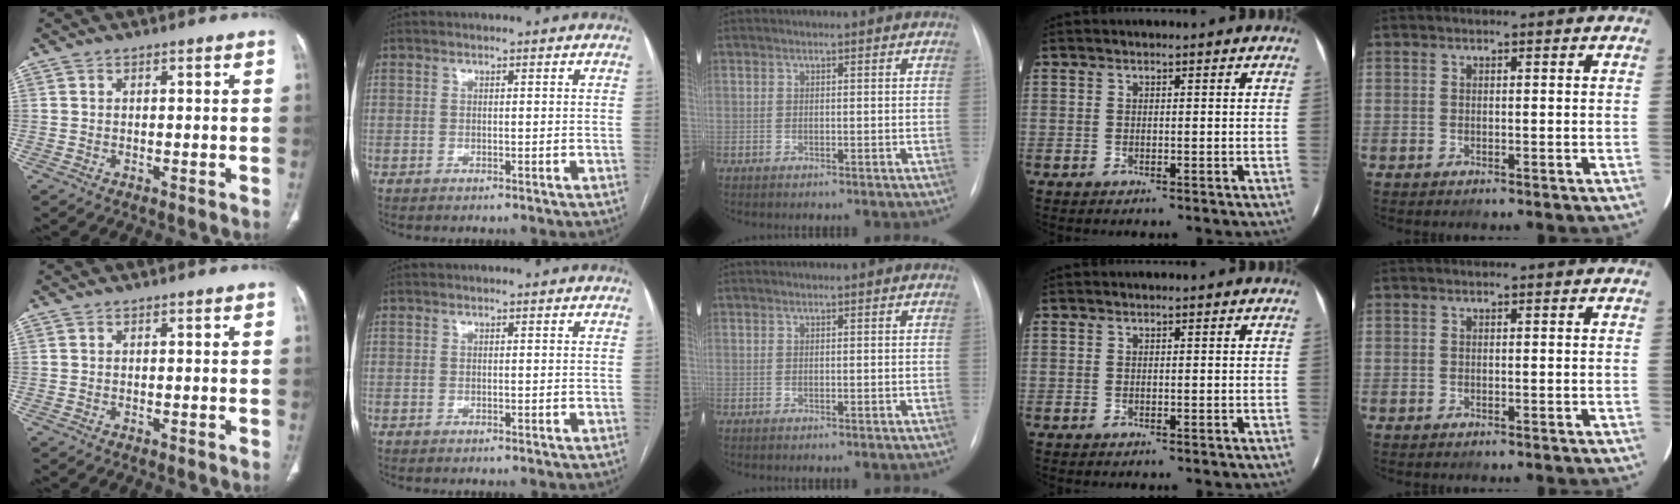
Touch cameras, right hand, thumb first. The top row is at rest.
{}